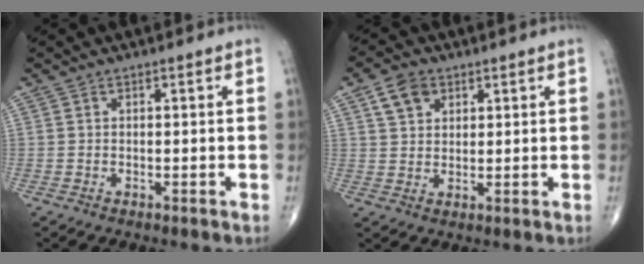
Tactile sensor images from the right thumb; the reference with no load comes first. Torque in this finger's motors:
{"motor_torque": [-0.50, 0.52, -0.04, 0.04, 0.00]}